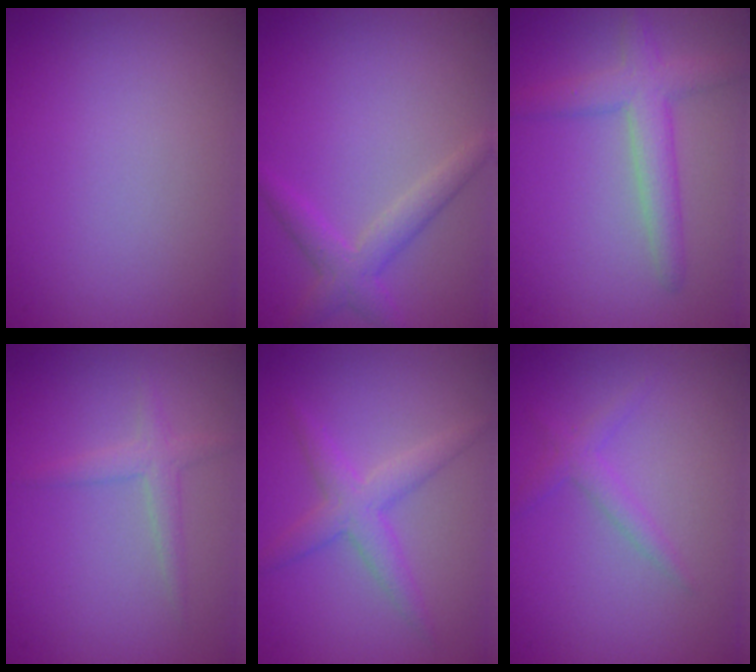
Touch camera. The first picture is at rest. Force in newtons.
{"total": 2.6, "press": 2.6, "slide": 0.2}
{"total": 3.7, "press": 3.7, "slide": 0.1}
{"total": 1.8, "press": 1.8, "slide": 0.0}
{"total": 2.9, "press": 2.9, "slide": 0.0}
{"total": 1.4, "press": 1.4, "slide": 0.1}